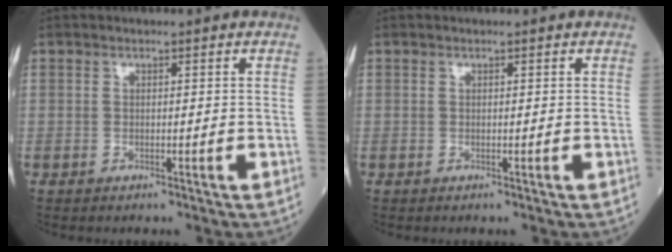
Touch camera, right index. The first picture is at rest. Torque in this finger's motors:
{"motor_torque": [0.00, 0.00, 0.00, -0.01]}